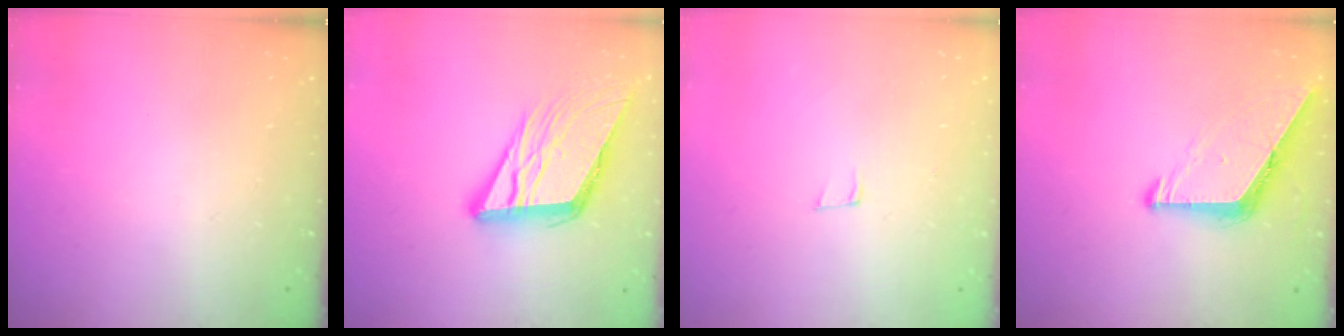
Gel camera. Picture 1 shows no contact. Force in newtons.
{"total": 13.7, "press": 13.5, "slide": 2.4}
{"total": 5.6, "press": 4.5, "slide": 3.3}
{"total": 8.6, "press": 8.5, "slide": 0.9}